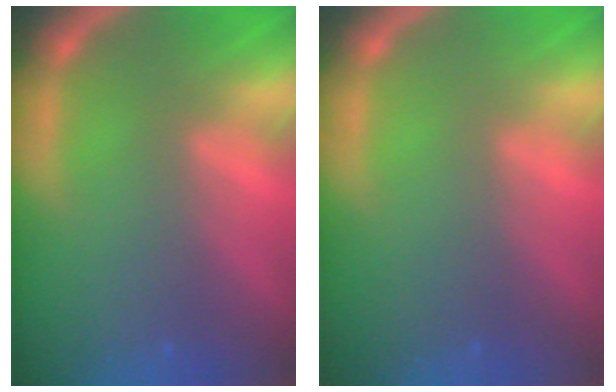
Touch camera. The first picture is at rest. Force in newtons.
{"total": 0.0}